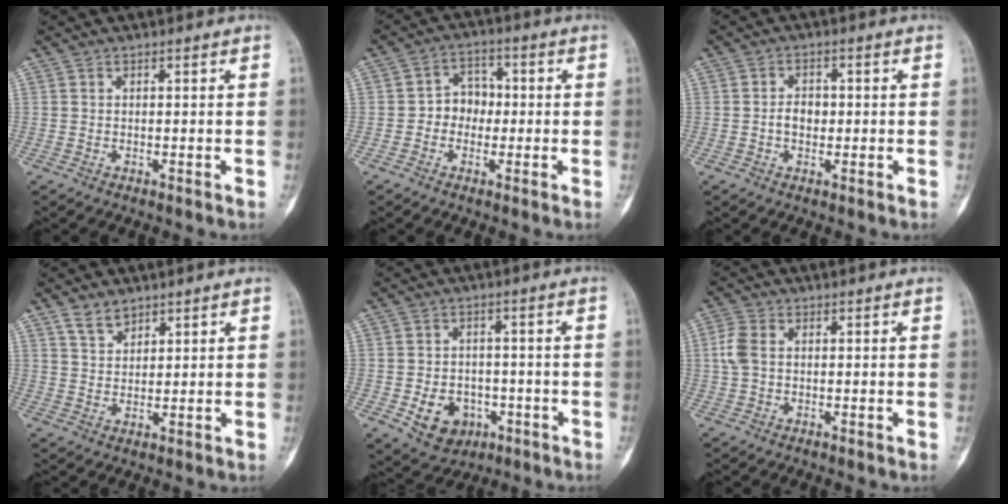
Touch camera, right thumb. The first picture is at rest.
{"total": 5.8, "force": [-0.7, 4.9, 3.0], "torque": [-0.011, 0.021, -0.025]}
{"total": 3.4, "force": [-0.3, 2.5, 2.3], "torque": [-0.025, 0.008, -0.011]}
{"total": 3.9, "force": [3.0, 2.2, 1.4], "torque": [-0.011, -0.019, 0.061]}
{"total": 8.4, "force": [-2.8, 6.7, 4.3], "torque": [-0.045, 0.020, -0.032]}
{"total": 4.0, "force": [0.4, 2.8, 2.9], "torque": [-0.078, 0.011, 0.005]}